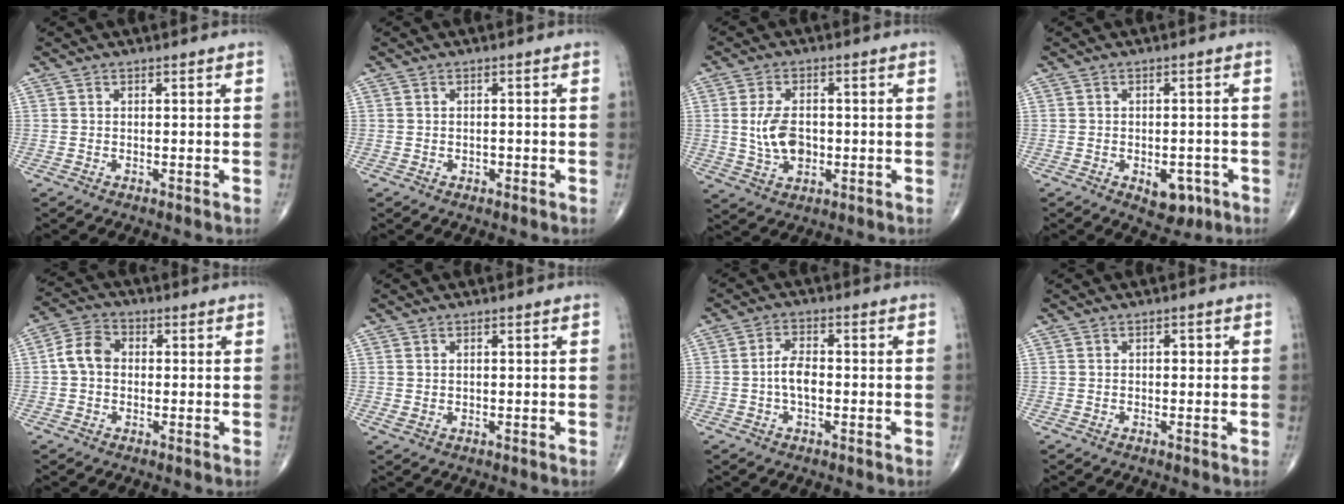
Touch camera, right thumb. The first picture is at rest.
{"total": 1.0, "force": [-0.3, 0.7, 0.7], "torque": [-0.009, 0.002, -0.004]}
{"total": 7.7, "force": [-0.1, 4.8, 6.1], "torque": [-0.108, -0.001, 0.004]}
{"total": 5.4, "force": [-2.2, 3.3, 3.7], "torque": [-0.029, 0.011, -0.021]}
{"total": 6.1, "force": [0.0, 4.7, 3.9], "torque": [-0.066, 0.020, -0.011]}
{"total": 1.5, "force": [0.2, 1.0, 1.2], "torque": [-0.025, 0.004, 0.010]}
{"total": 4.7, "force": [-0.6, 2.5, 4.0], "torque": [-0.074, 0.014, -0.017]}
{"total": 1.1, "force": [0.2, 0.7, 0.8], "torque": [-0.007, 0.004, 0.000]}